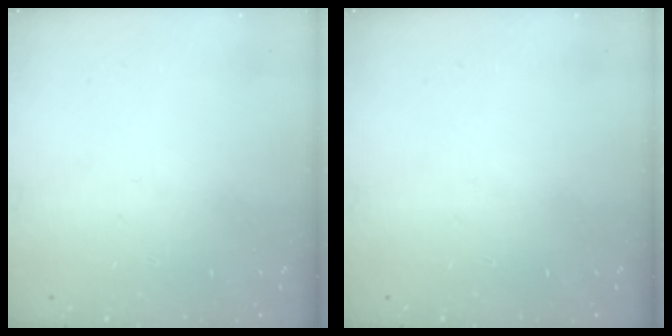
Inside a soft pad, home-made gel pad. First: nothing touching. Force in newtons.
{"total": 0.0}